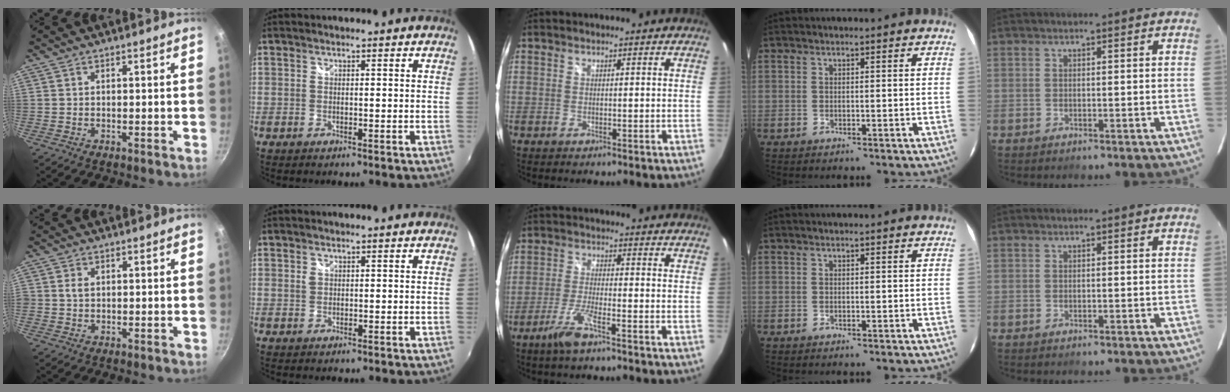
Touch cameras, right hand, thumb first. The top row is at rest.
{"thumb": {"total": 1.8, "force": [0.3, 1.4, 1.0], "torque": [-0.014, 0.002, 0.005]}, "index": {"total": 1.0, "force": [0.4, 0.9, 0.2], "torque": [0.000, 0.002, 0.004]}, "middle": {"total": 5.8, "force": [-4.0, 0.4, 4.2], "torque": [-0.100, -0.008, -0.079]}}